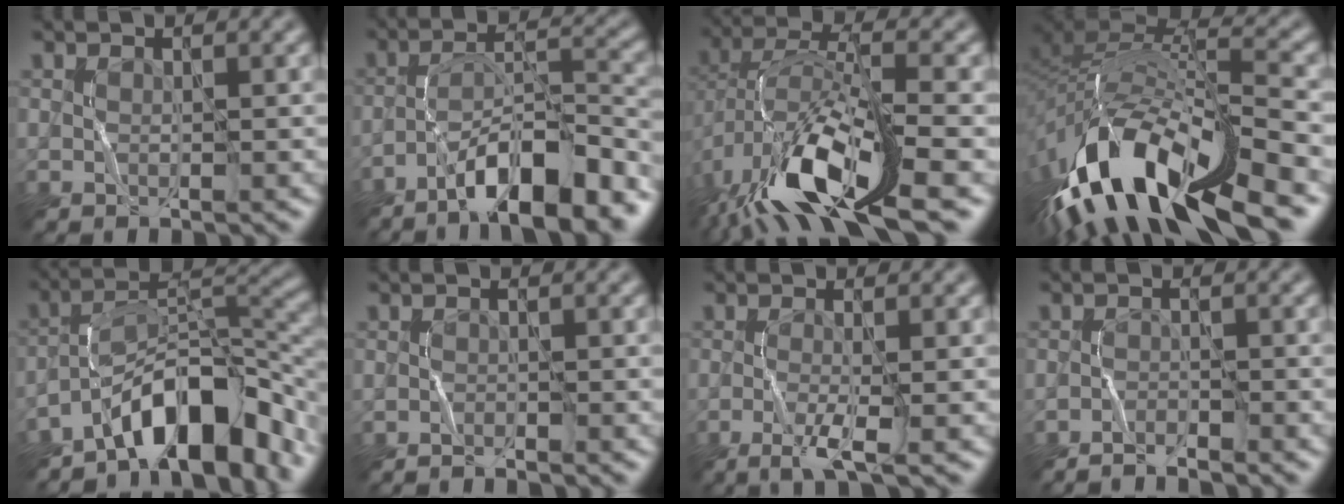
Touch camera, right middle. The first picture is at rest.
{"total": 9.7, "force": [-6.8, 2.0, 6.6], "torque": [-0.102, 0.022, -0.117]}
{"total": 12.7, "force": [-6.0, 4.6, 10.2], "torque": [-0.201, 0.007, -0.116]}
{"total": 14.4, "force": [-8.1, 5.8, 10.4], "torque": [-0.211, 0.011, -0.145]}
{"total": 9.7, "force": [-7.0, 3.3, 5.8], "torque": [-0.075, 0.021, -0.128]}
{"total": 0.9, "force": [-0.9, -0.1, 0.0], "torque": [0.001, 0.004, -0.017]}
{"total": 3.0, "force": [-1.6, 0.3, 2.5], "torque": [-0.054, -0.002, -0.035]}
{"total": 2.1, "force": [-2.1, 0.0, 0.5], "torque": [-0.016, 0.007, -0.041]}